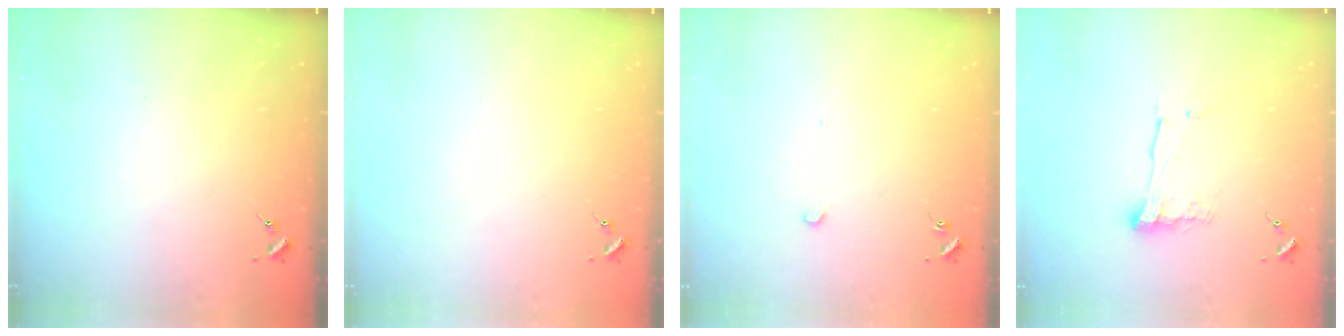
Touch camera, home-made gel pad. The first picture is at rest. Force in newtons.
{"total": 0.0}
{"total": 2.2, "press": 2.2, "slide": 0.2}
{"total": 9.6, "press": 9.5, "slide": 0.9}